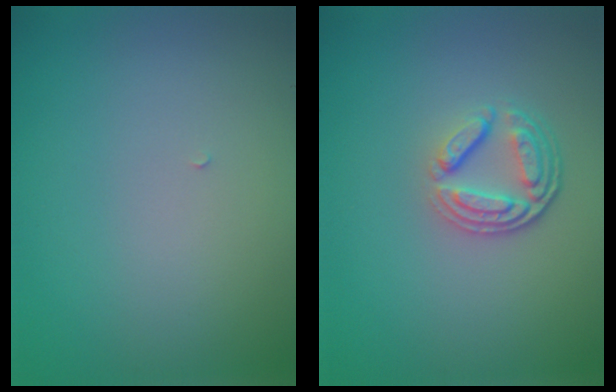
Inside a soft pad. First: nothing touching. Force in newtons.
{"total": 3.8, "press": 2.8, "slide": 2.5}